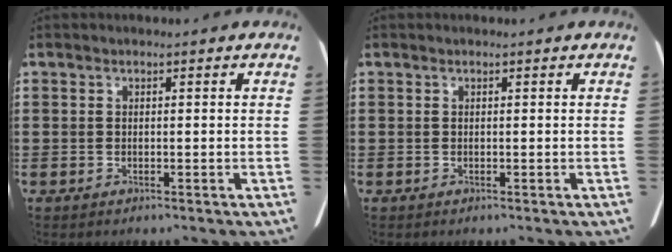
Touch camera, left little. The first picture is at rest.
{"total": 0.0}